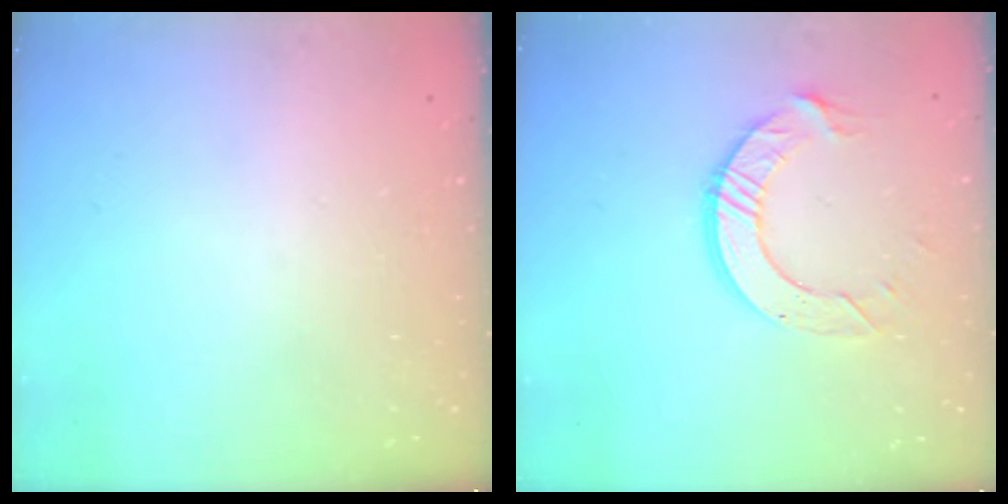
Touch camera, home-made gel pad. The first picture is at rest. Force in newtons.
{"total": 9.7, "press": 9.7, "slide": 0.8}